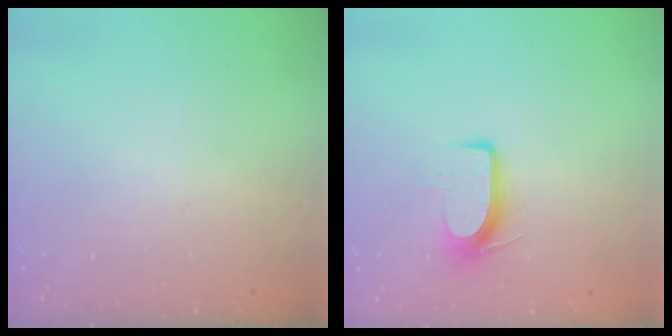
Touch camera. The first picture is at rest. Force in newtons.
{"total": 8.0, "press": 8.0, "slide": 0.9}